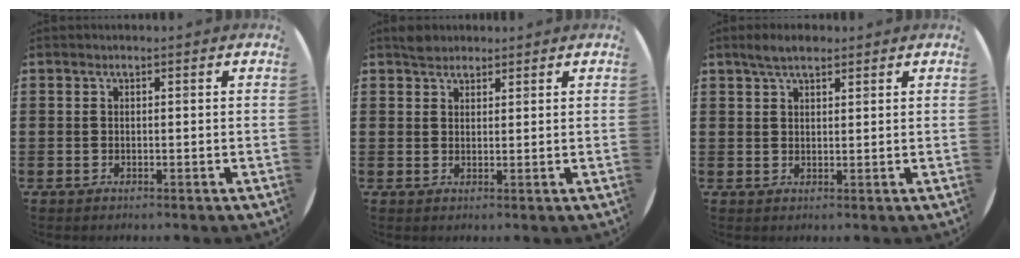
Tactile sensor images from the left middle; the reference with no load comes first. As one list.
[{"total": 2.0, "force": [1.8, 0.8, 0.0], "torque": [0.005, 0.002, 0.035]}, {"total": 3.0, "force": [2.4, 1.0, 1.5], "torque": [-0.025, 0.004, 0.043]}]